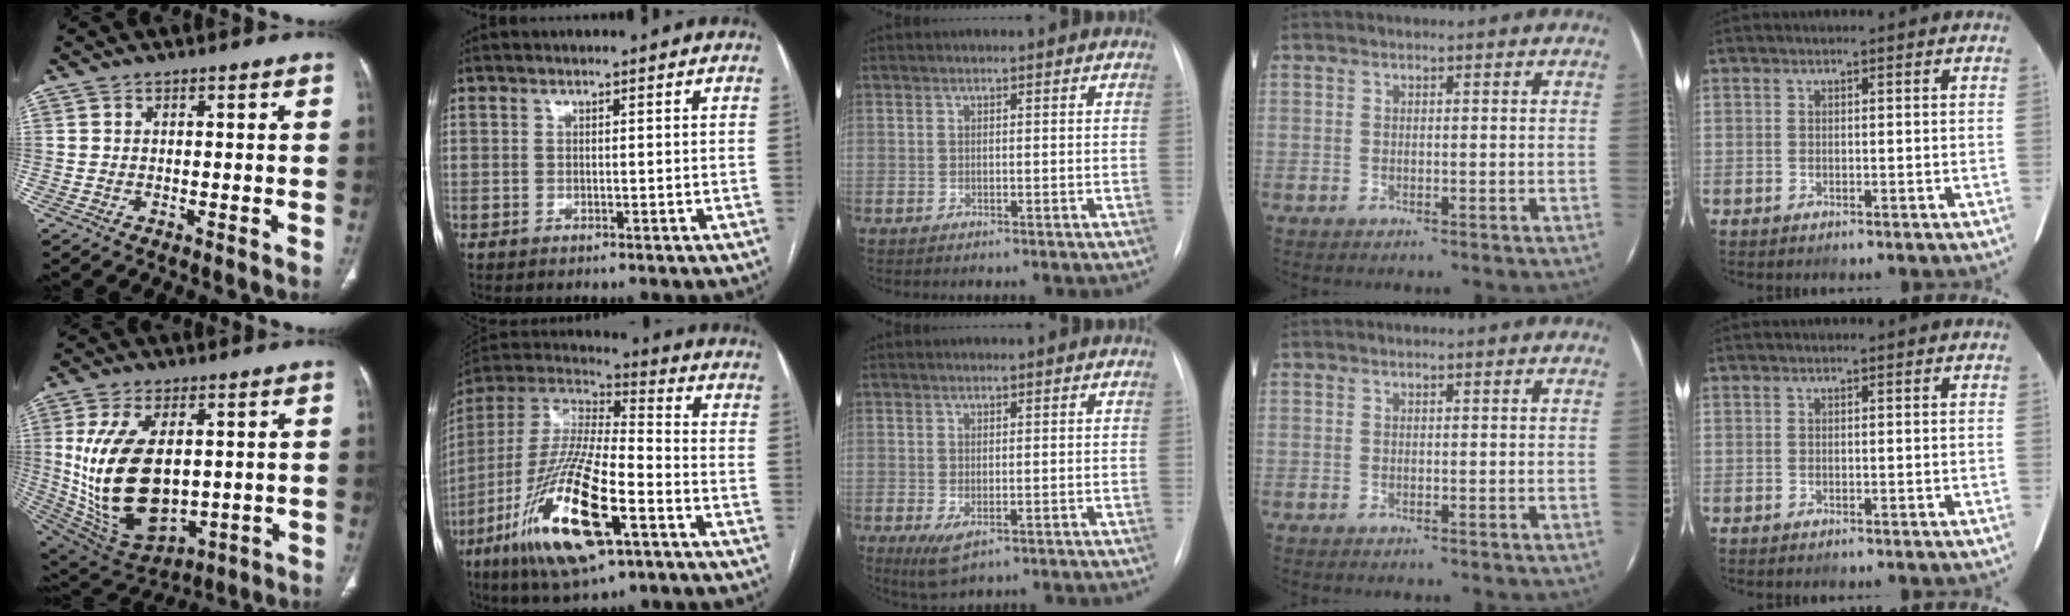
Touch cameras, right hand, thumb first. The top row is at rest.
{"thumb": {"total": 20.6, "force": [1.4, 11.8, 16.9], "torque": [-0.321, -0.018, 0.056]}, "index": {"total": 21.8, "force": [-9.3, 4.8, 19.2], "torque": [-0.417, -0.038, -0.165]}, "middle": {"total": 3.0, "force": [-0.9, 1.3, 2.6], "torque": [-0.047, -0.010, -0.004]}}